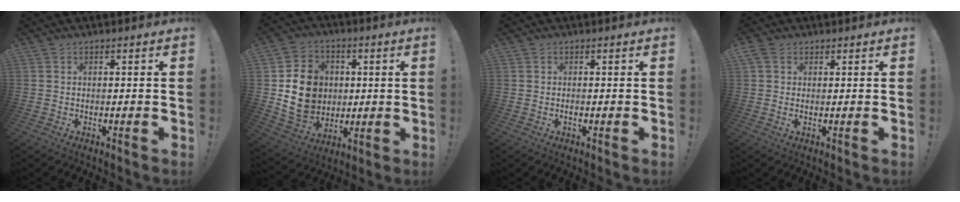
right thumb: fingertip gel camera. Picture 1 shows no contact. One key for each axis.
{"total": 15.7, "fx": 1.0, "fy": 13.7, "fz": 7.7, "tx": -0.127, "ty": 0.003, "tz": 0.032}
{"total": 1.2, "fx": -0.5, "fy": 1.0, "fz": 0.1, "tx": 0.003, "ty": 0.000, "tz": -0.010}
{"total": 2.5, "fx": 1.4, "fy": 1.4, "fz": 1.6, "tx": -0.024, "ty": -0.002, "tz": 0.024}